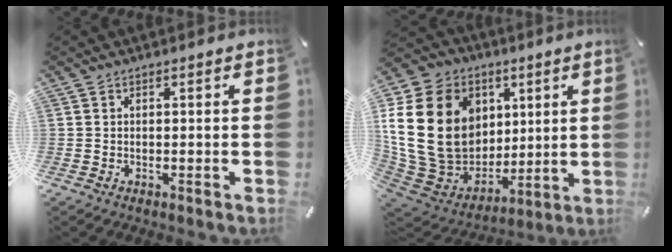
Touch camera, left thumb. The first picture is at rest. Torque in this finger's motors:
{"motor_torque": [2.50, 2.50, 1.81, -0.96, 0.48]}